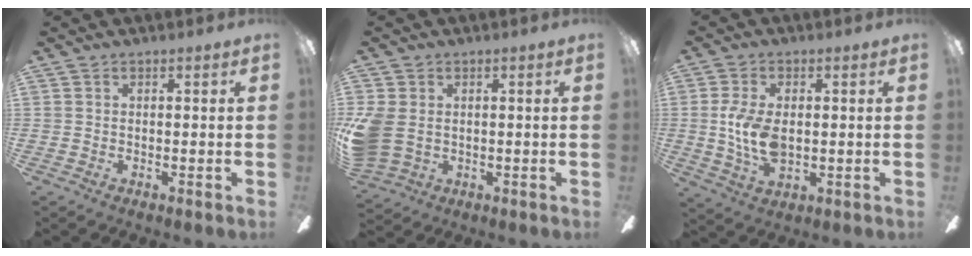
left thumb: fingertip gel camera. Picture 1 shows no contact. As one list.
[{"total": 8.5, "force": [0.4, 6.7, 5.3], "torque": [-0.133, 0.007, 0.013]}, {"total": 10.2, "force": [0.0, 5.7, 8.4], "torque": [-0.193, -0.003, -0.002]}]